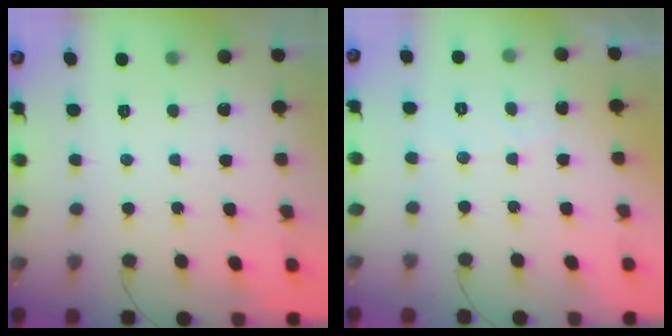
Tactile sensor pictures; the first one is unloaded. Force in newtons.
{"total": 2.8, "press": 2.8, "slide": 0.2}